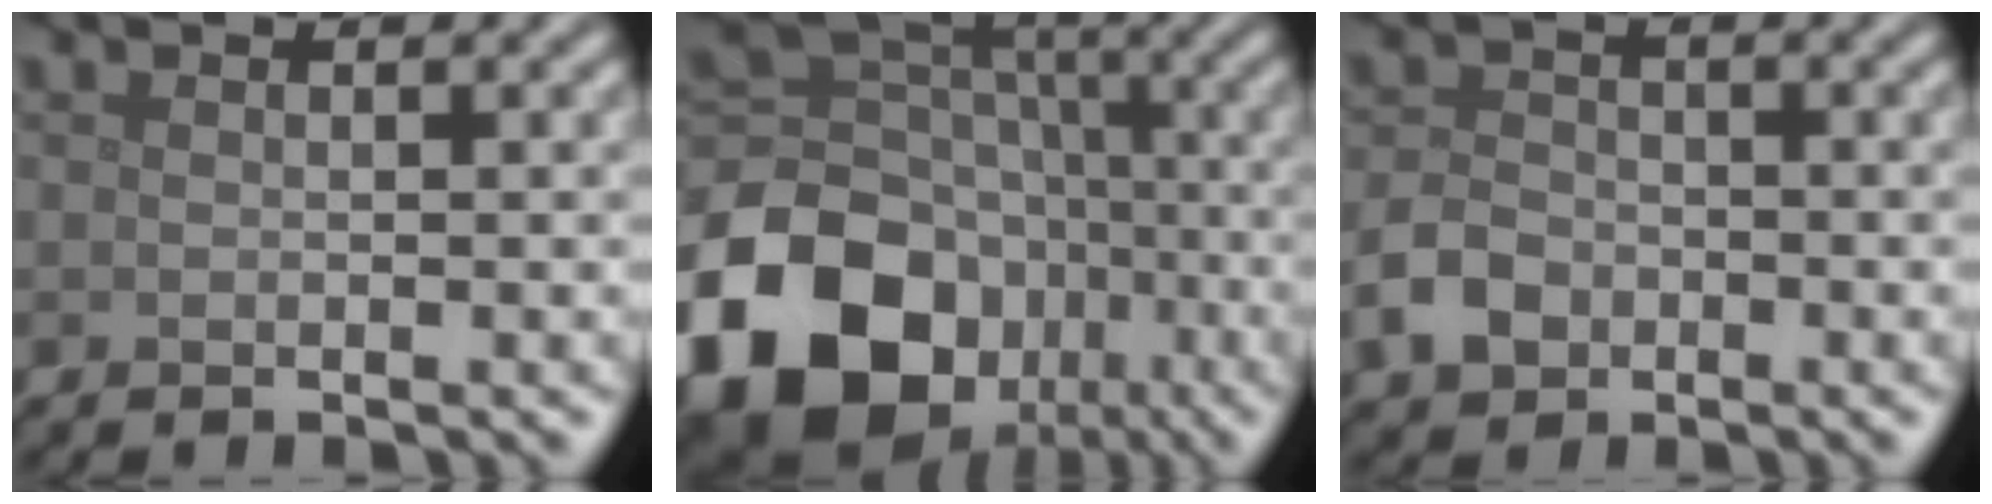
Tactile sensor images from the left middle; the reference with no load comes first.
{"total": 20.8, "force": [-9.7, 16.2, 8.7], "torque": [-0.206, -0.050, -0.173]}
{"total": 3.1, "force": [-1.5, 2.3, 1.5], "torque": [-0.030, 0.001, -0.033]}